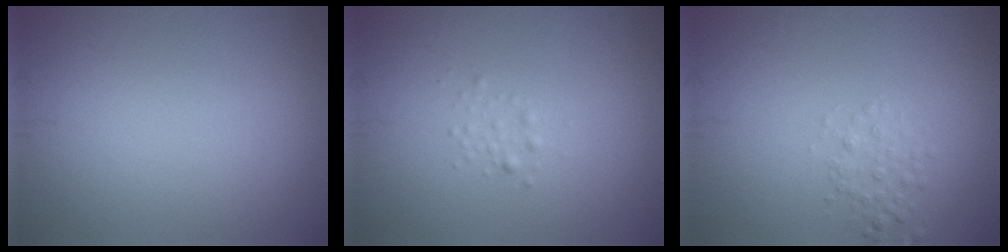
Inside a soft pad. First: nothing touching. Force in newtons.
{"total": 0.8, "press": 0.8, "slide": 0.0}
{"total": 1.5, "press": 1.5, "slide": 0.1}